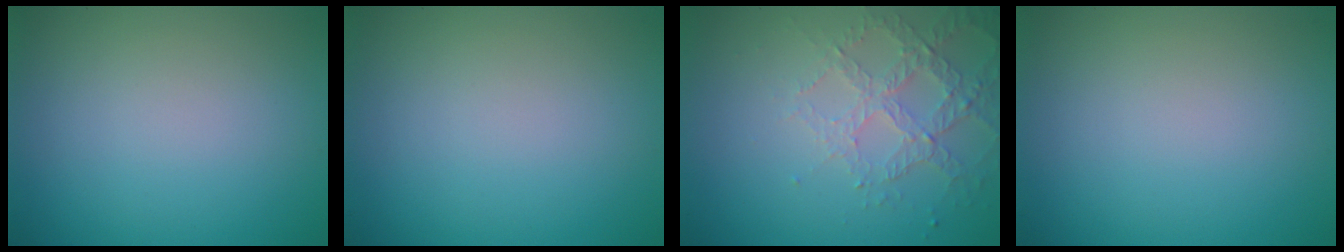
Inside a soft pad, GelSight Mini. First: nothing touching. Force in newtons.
{"total": 0.0}
{"total": 3.2, "press": 2.9, "slide": 1.4}
{"total": 0.0}